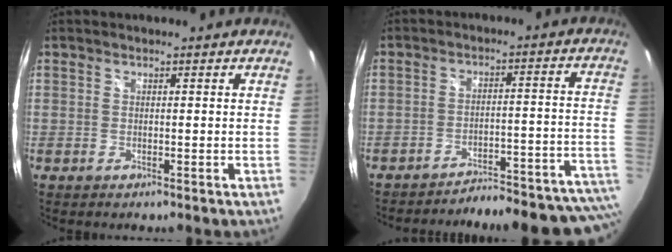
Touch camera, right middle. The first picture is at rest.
{"total": 21.7, "force": [-20.9, 1.3, 5.5], "torque": [-0.034, 0.004, -0.268]}